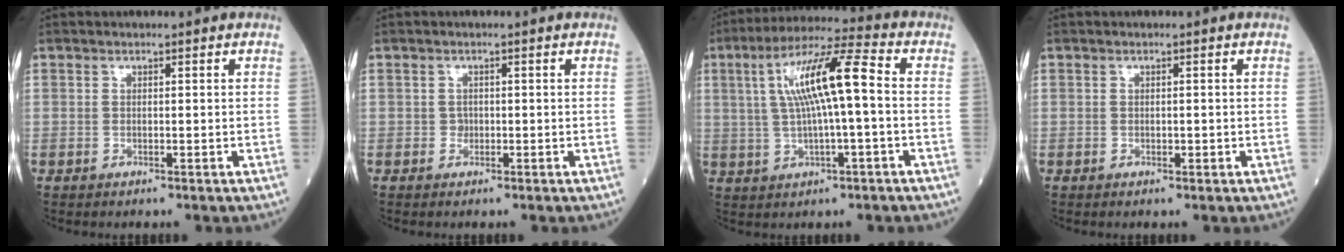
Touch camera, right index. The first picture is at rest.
{"total": 0.9, "force": [-0.2, 0.8, 0.3], "torque": [-0.002, 0.003, -0.003]}
{"total": 12.0, "force": [1.3, 1.2, 11.8], "torque": [-0.217, 0.027, 0.023]}
{"total": 0.8, "force": [-0.2, 0.4, 0.6], "torque": [-0.009, 0.000, -0.001]}